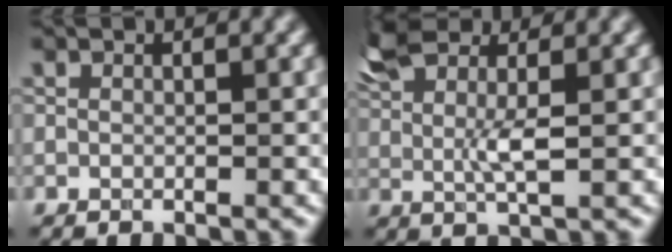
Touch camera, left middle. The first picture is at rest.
{"total": 4.9, "force": [2.4, 1.7, 3.9], "torque": [-0.091, 0.003, 0.046]}